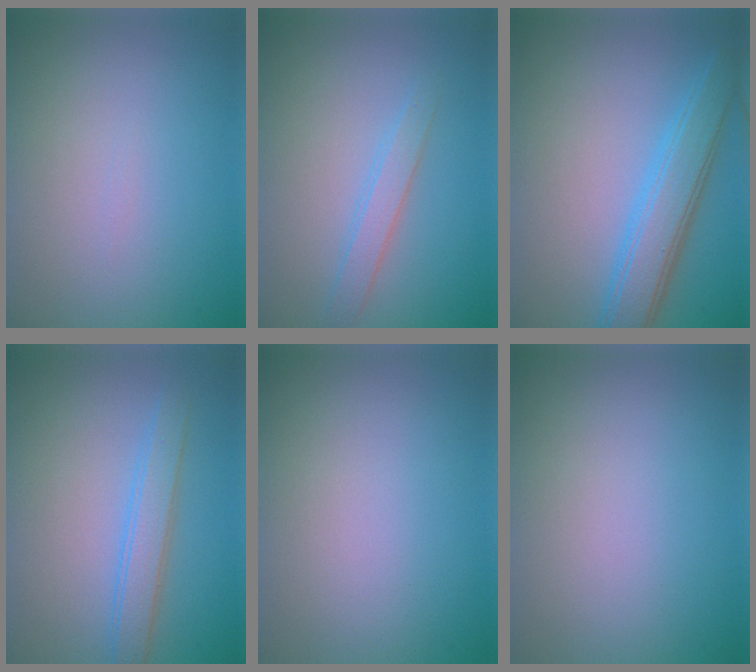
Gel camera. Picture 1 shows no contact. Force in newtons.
{"total": 2.0, "press": 2.0, "slide": 0.0}
{"total": 5.0, "press": 5.0, "slide": 0.1}
{"total": 3.0, "press": 2.9, "slide": 0.2}
{"total": 0.0}
{"total": 0.0}